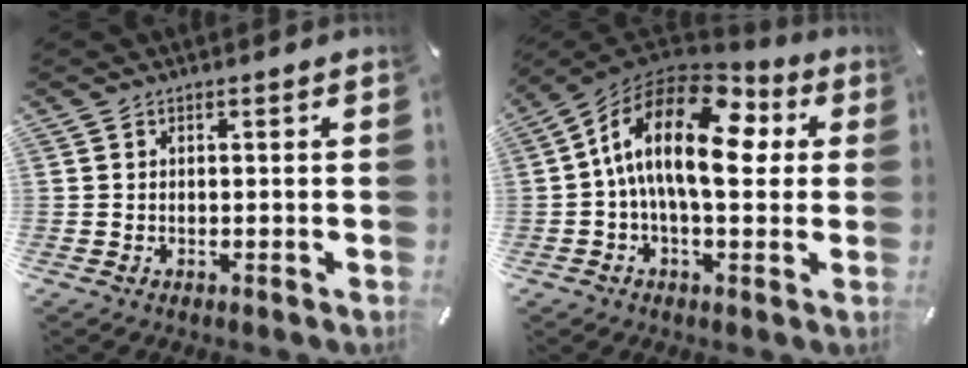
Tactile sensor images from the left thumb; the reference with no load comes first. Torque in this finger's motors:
{"motor_torque": [0.90, 1.19, 2.77, 0.00, 0.37]}